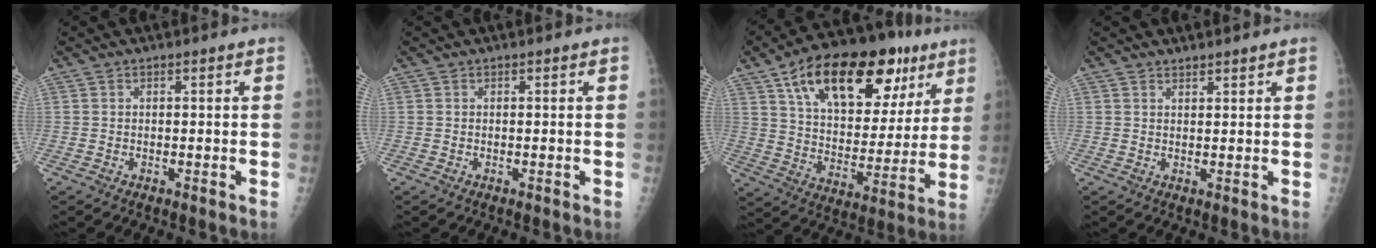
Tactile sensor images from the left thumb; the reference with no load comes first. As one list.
[{"total": 0.0}, {"total": 27.0, "force": [13.9, 13.6, 18.8], "torque": [-0.251, -0.006, 0.221]}, {"total": 1.4, "force": [1.3, 0.3, 0.4], "torque": [0.001, -0.010, 0.022]}]